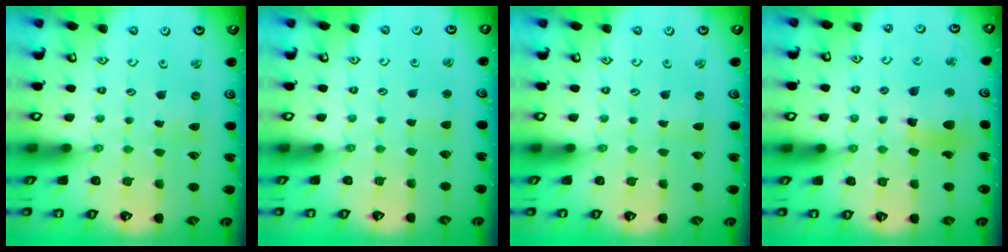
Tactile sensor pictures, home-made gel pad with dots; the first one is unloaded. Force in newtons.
{"total": 2.5, "press": 2.5, "slide": 0.4}
{"total": 0.0}
{"total": 12.6, "press": 12.5, "slide": 1.5}